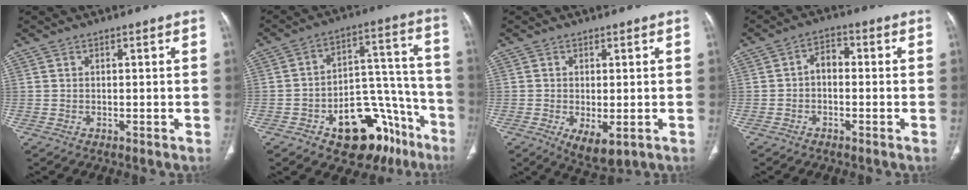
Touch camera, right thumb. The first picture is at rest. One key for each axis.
{"total": 20.6, "fx": -11.2, "fy": 11.3, "fz": 13.1, "tx": -0.117, "ty": 0.105, "tz": -0.153}
{"total": 6.0, "fx": -1.9, "fy": 2.7, "fz": 5.0, "tx": -0.081, "ty": -0.015, "tz": -0.018}
{"total": 3.7, "fx": -0.6, "fy": 2.5, "fz": 2.6, "tx": -0.033, "ty": 0.020, "tz": -0.020}